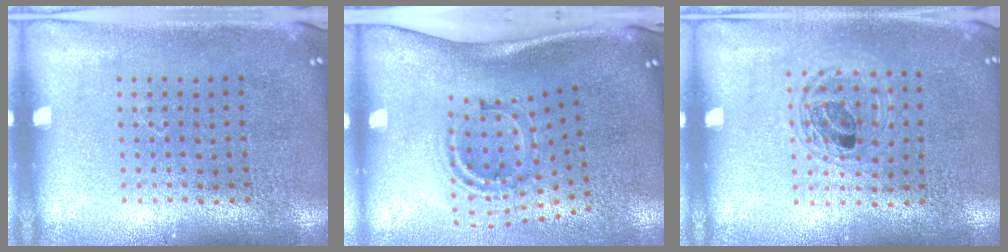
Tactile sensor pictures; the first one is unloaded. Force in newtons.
{"total": 1.7, "press": 1.1, "slide": 1.3}
{"total": 1.3, "press": 1.2, "slide": 0.4}